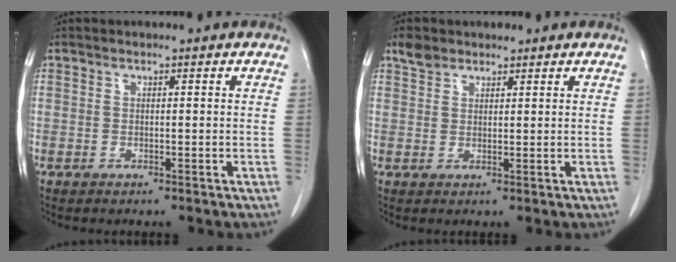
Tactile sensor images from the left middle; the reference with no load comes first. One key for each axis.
{"total": 2.5, "fx": 2.0, "fy": 1.5, "fz": 0.5, "tx": -0.013, "ty": 0.012, "tz": 0.036}